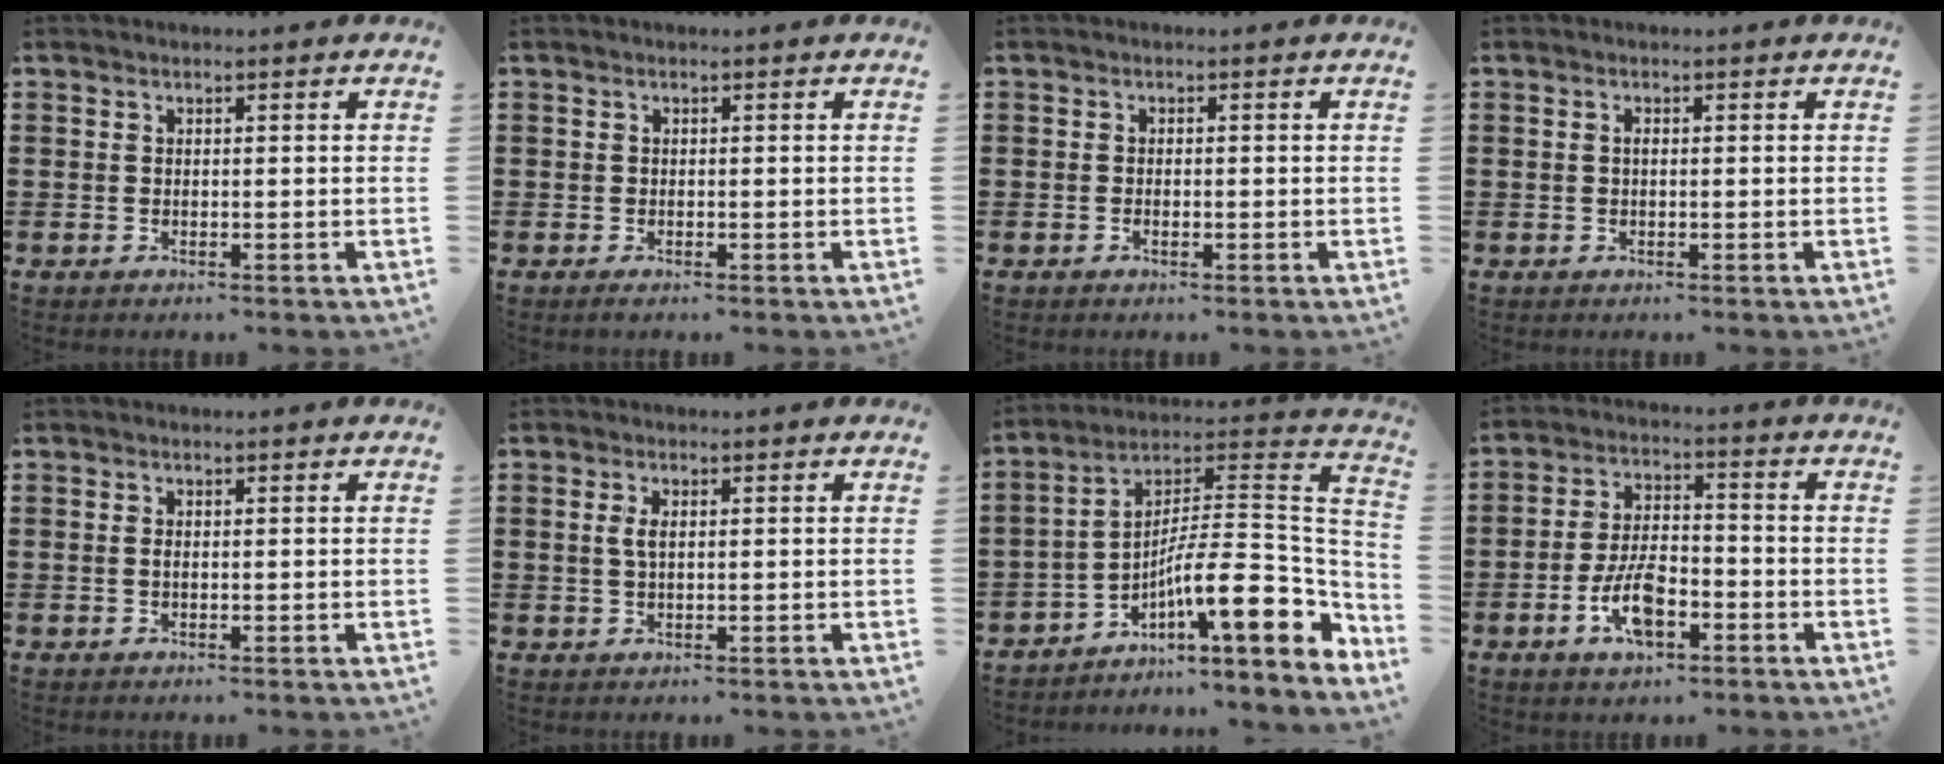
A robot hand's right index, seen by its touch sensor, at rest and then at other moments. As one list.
[{"total": 0.5, "force": [-0.4, 0.2, 0.1], "torque": [-0.004, -0.002, -0.008]}, {"total": 0.7, "force": [-0.4, 0.3, 0.6], "torque": [-0.012, -0.005, -0.005]}, {"total": 0.8, "force": [0.0, 0.3, 0.7], "torque": [-0.015, -0.001, 0.000]}, {"total": 0.6, "force": [-0.1, 0.2, 0.6], "torque": [-0.014, -0.003, -0.001]}, {"total": 2.2, "force": [0.4, 0.9, 2.0], "torque": [-0.042, 0.006, 0.005]}, {"total": 14.1, "force": [-5.8, 2.7, 12.6], "torque": [-0.195, -0.032, -0.112]}, {"total": 8.2, "force": [-3.4, 3.8, 6.4], "torque": [-0.144, 0.000, -0.067]}]